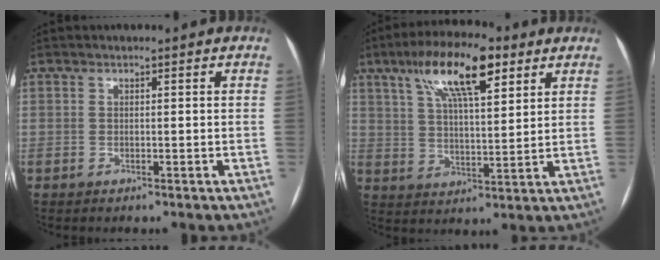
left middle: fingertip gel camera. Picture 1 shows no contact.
{"total": 13.1, "force": [7.1, 3.6, 10.4], "torque": [-0.186, 0.020, 0.124]}